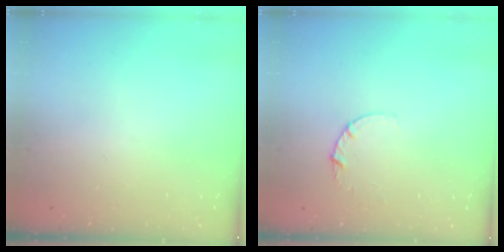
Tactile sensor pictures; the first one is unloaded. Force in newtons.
{"total": 2.8, "press": 2.8, "slide": 0.3}